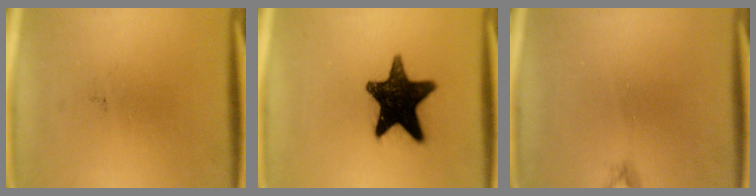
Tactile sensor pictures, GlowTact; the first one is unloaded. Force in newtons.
{"total": 16.8}
{"total": 0.6}